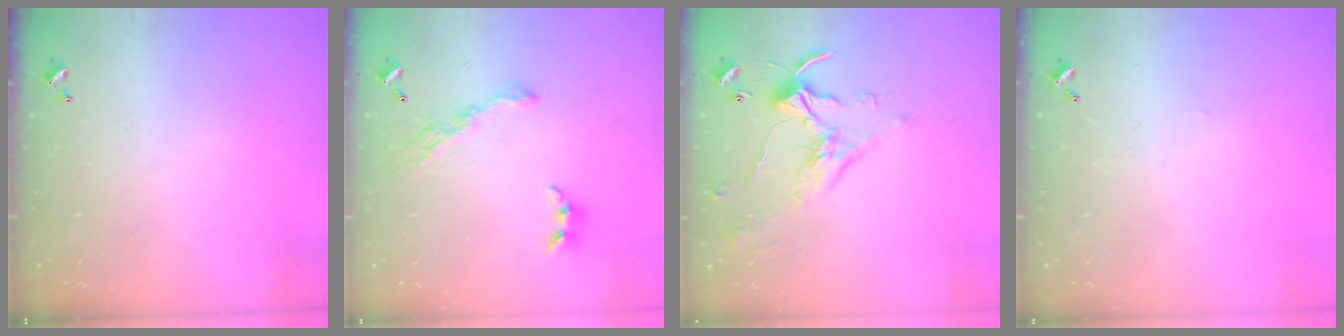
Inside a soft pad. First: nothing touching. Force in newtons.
{"total": 10.4, "press": 10.3, "slide": 1.2}
{"total": 1.2, "press": 0.6, "slide": 1.1}
{"total": 2.3, "press": 2.3, "slide": 0.4}